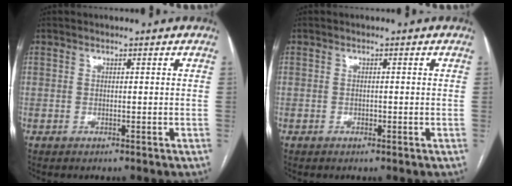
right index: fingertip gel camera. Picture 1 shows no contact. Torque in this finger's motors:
{"motor_torque": [-0.07, 0.00, 0.04, 0.00]}